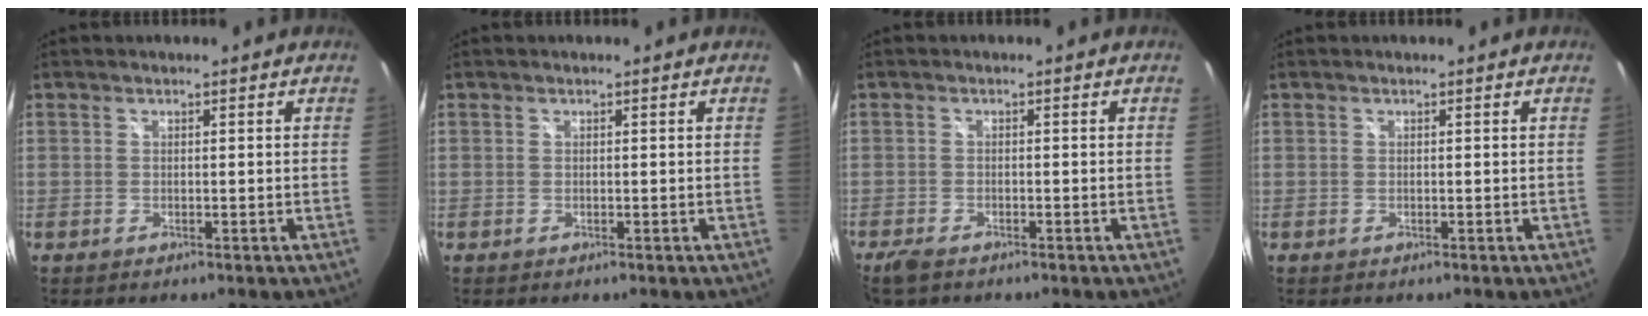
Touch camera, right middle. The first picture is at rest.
{"total": 0.0}
{"total": 3.6, "force": [-2.8, 1.3, 1.8], "torque": [-0.047, -0.013, -0.055]}
{"total": 0.0}